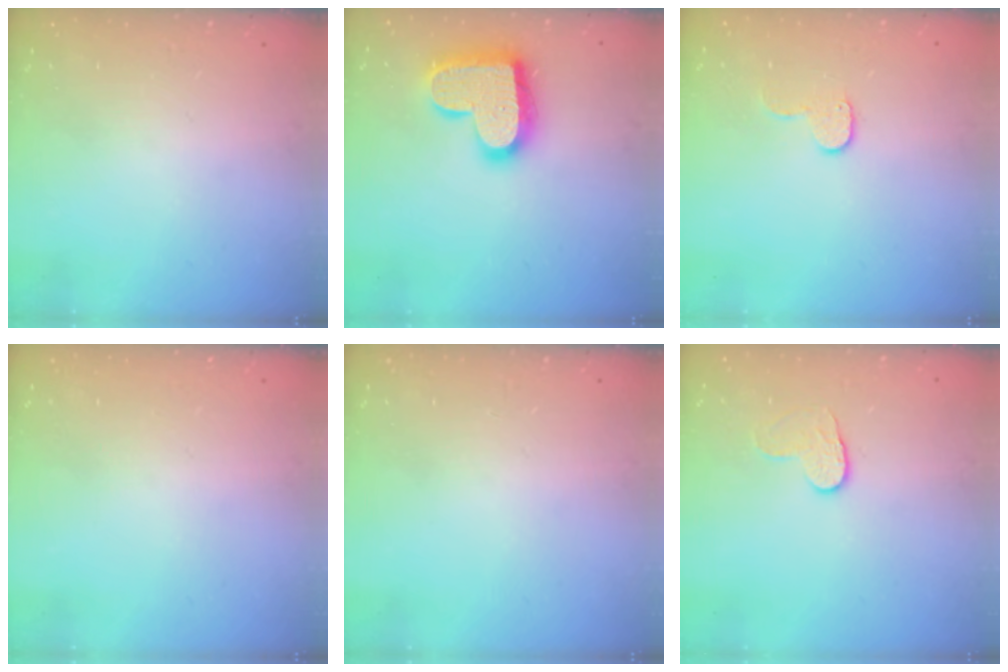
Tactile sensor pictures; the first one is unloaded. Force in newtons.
{"total": 18.7, "press": 18.7, "slide": 1.2}
{"total": 5.5, "press": 5.5, "slide": 0.5}
{"total": 0.0}
{"total": 0.0}
{"total": 5.0, "press": 4.9, "slide": 0.5}